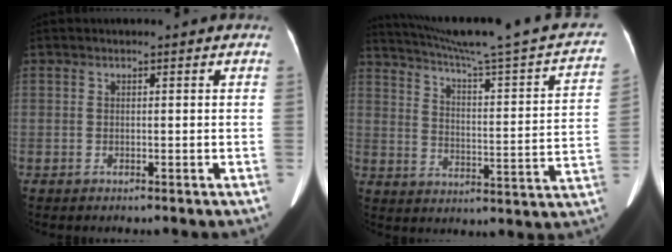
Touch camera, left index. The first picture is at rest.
{"total": 24.3, "force": [20.9, 0.6, 12.4], "torque": [-0.186, -0.036, 0.269]}